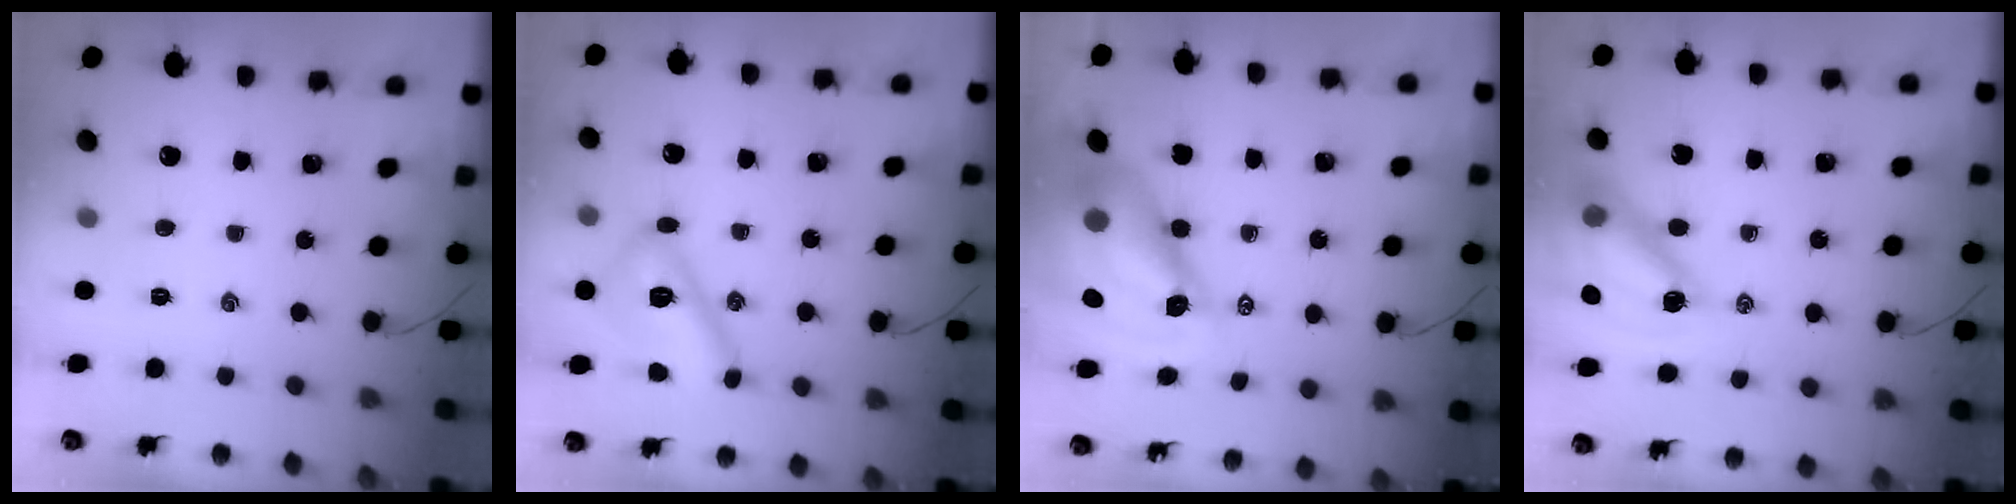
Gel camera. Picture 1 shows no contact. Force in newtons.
{"total": 11.7, "press": 11.7, "slide": 0.2}
{"total": 15.9, "press": 15.3, "slide": 4.5}
{"total": 15.7, "press": 15.2, "slide": 4.2}